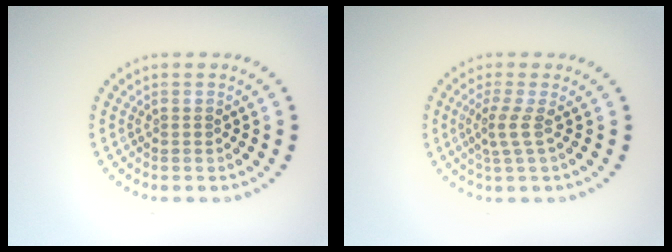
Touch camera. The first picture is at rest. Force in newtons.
{"total": 2.0, "press": 1.4, "slide": 1.5}